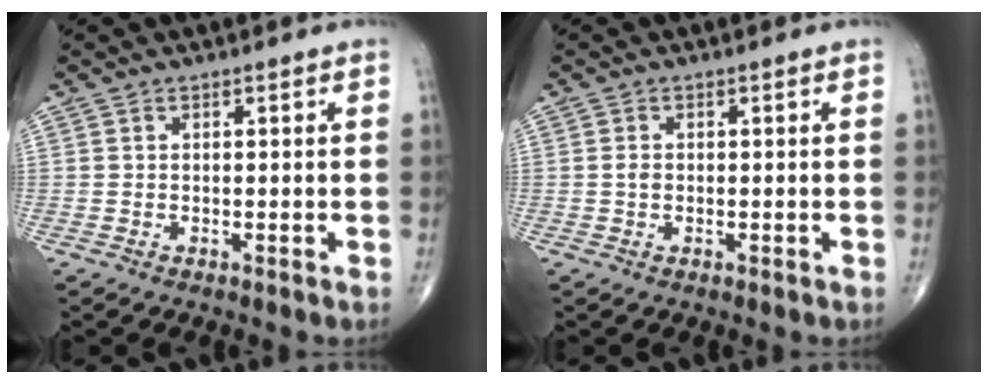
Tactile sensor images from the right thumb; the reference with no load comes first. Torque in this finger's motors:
{"motor_torque": [0.86, 1.10, -0.10, -0.05, -0.03]}